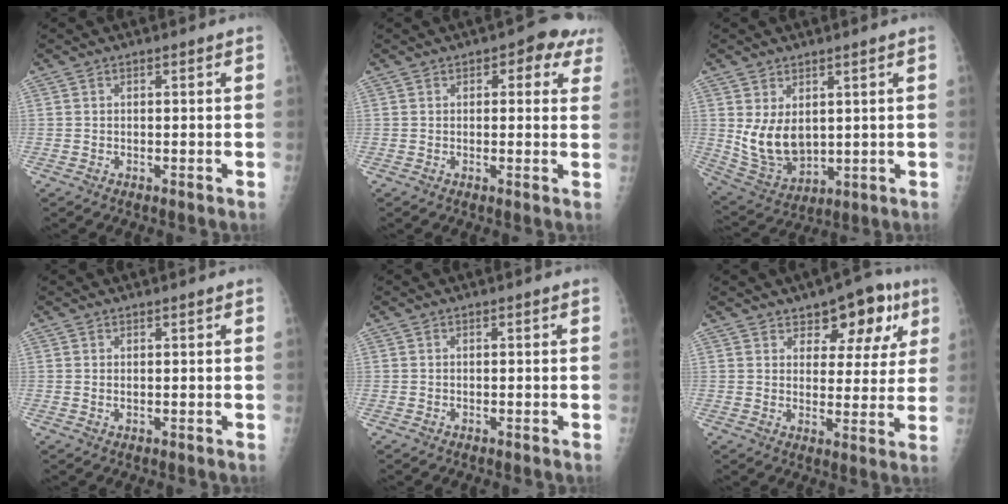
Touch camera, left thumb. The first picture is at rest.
{"total": 6.0, "force": [3.0, 3.3, 4.0], "torque": [-0.006, -0.003, 0.025]}
{"total": 9.5, "force": [2.0, 6.3, 6.8], "torque": [-0.105, -0.026, 0.063]}
{"total": 0.9, "force": [0.6, 0.3, 0.6], "torque": [-0.010, -0.003, 0.011]}
{"total": 0.0}
{"total": 10.6, "force": [5.8, 5.9, 6.7], "torque": [-0.040, -0.021, 0.076]}